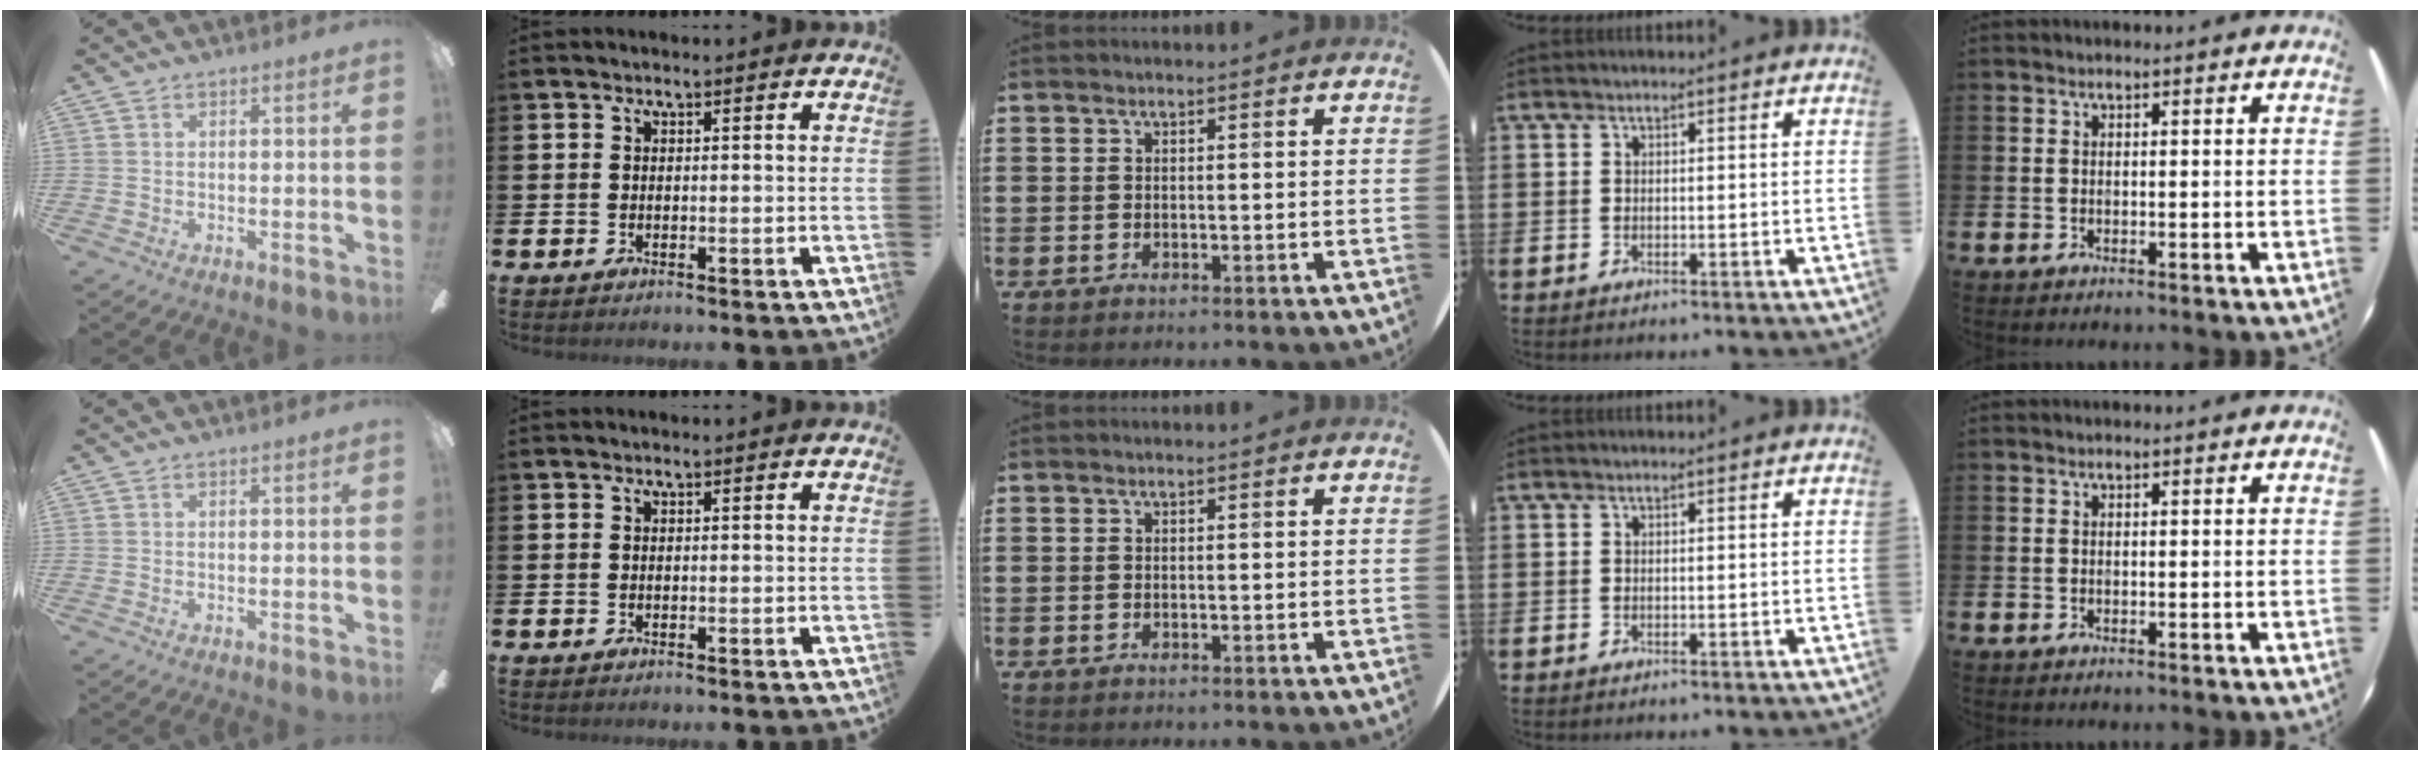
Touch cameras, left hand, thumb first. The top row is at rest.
{}